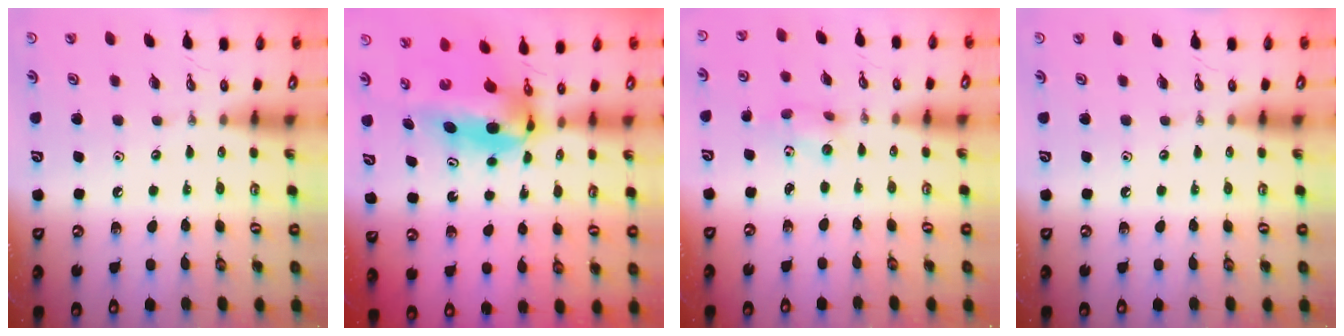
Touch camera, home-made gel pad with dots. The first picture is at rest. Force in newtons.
{"total": 8.0, "press": 7.4, "slide": 2.9}
{"total": 4.6, "press": 4.2, "slide": 2.0}
{"total": 0.0}